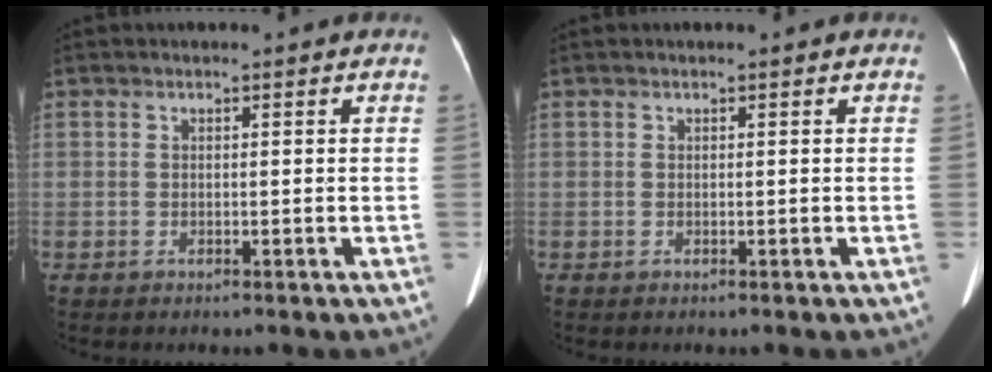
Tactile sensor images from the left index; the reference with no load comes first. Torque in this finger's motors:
{"motor_torque": [-0.06, -0.05, 0.00, 0.00]}